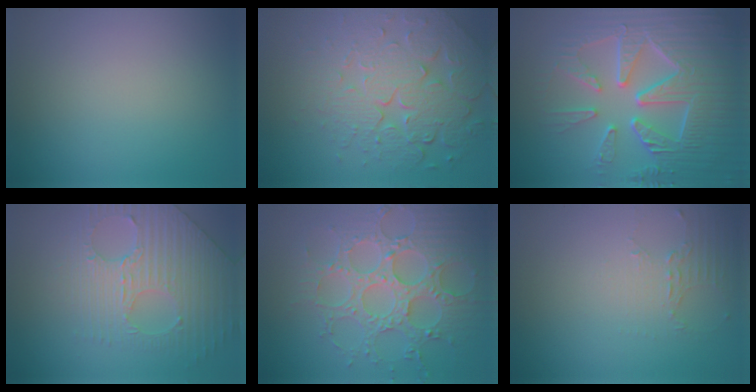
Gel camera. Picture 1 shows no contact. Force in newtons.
{"total": 7.8, "press": 5.7, "slide": 5.3}
{"total": 9.1, "press": 6.5, "slide": 6.3}
{"total": 4.2, "press": 4.2, "slide": 0.3}
{"total": 6.9, "press": 5.8, "slide": 3.7}
{"total": 2.1, "press": 1.5, "slide": 1.5}